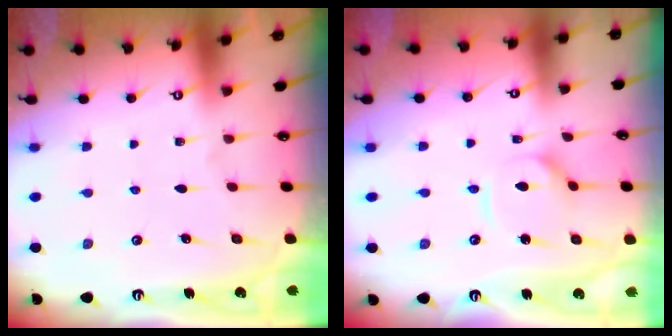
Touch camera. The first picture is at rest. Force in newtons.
{"total": 6.7, "press": 6.7, "slide": 0.4}